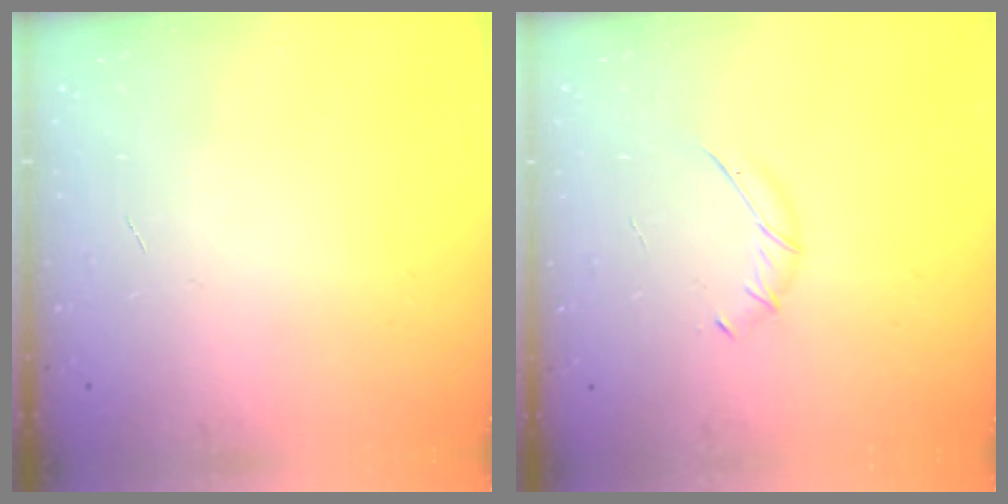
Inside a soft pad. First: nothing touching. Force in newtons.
{"total": 3.9, "press": 3.8, "slide": 0.7}